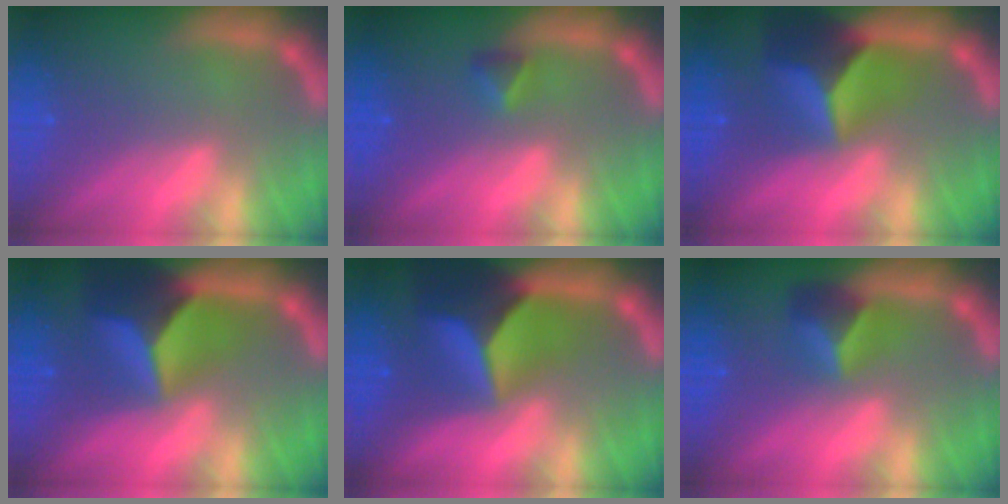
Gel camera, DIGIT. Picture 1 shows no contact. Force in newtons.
{"total": 1.4}
{"total": 7.4}
{"total": 8.9}
{"total": 10.0}
{"total": 3.4}